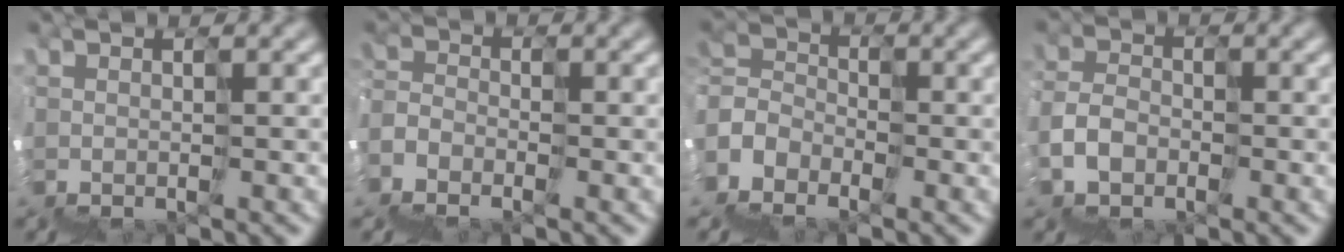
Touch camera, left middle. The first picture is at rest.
{"total": 5.0, "force": [-4.5, 1.0, -2.1], "torque": [0.047, 0.000, -0.078]}
{"total": 5.7, "force": [-5.0, 1.8, -2.1], "torque": [0.039, 0.003, -0.088]}
{"total": 3.0, "force": [-2.3, 0.7, -1.8], "torque": [0.036, 0.009, -0.051]}